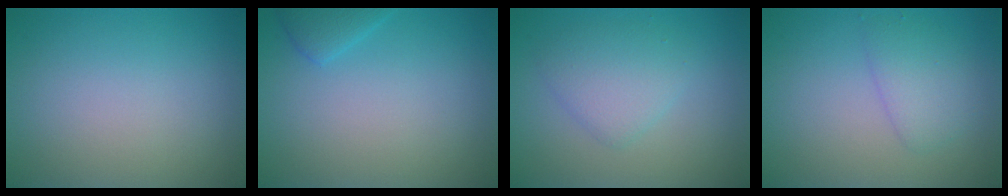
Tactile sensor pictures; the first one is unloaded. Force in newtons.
{"total": 1.5, "press": 1.5, "slide": 0.2}
{"total": 2.9, "press": 2.9, "slide": 0.0}
{"total": 2.4, "press": 2.4, "slide": 0.1}